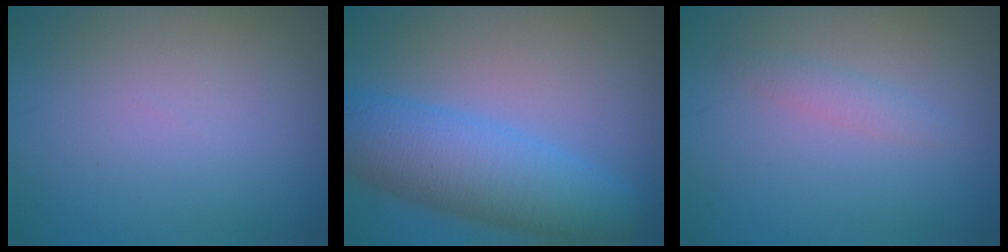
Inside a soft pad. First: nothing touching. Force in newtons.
{"total": 7.9, "press": 7.9, "slide": 0.2}
{"total": 1.3, "press": 1.3, "slide": 0.0}